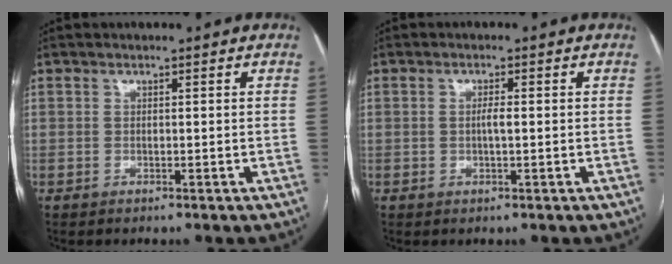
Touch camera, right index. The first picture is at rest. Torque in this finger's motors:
{"motor_torque": [0.28, -0.14, 0.11, 0.04]}